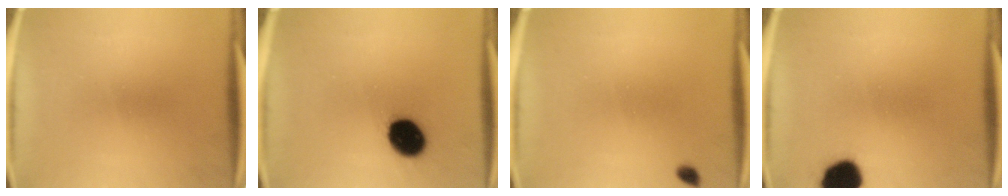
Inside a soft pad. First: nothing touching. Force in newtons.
{"total": 11.5}
{"total": 1.1}
{"total": 10.4}